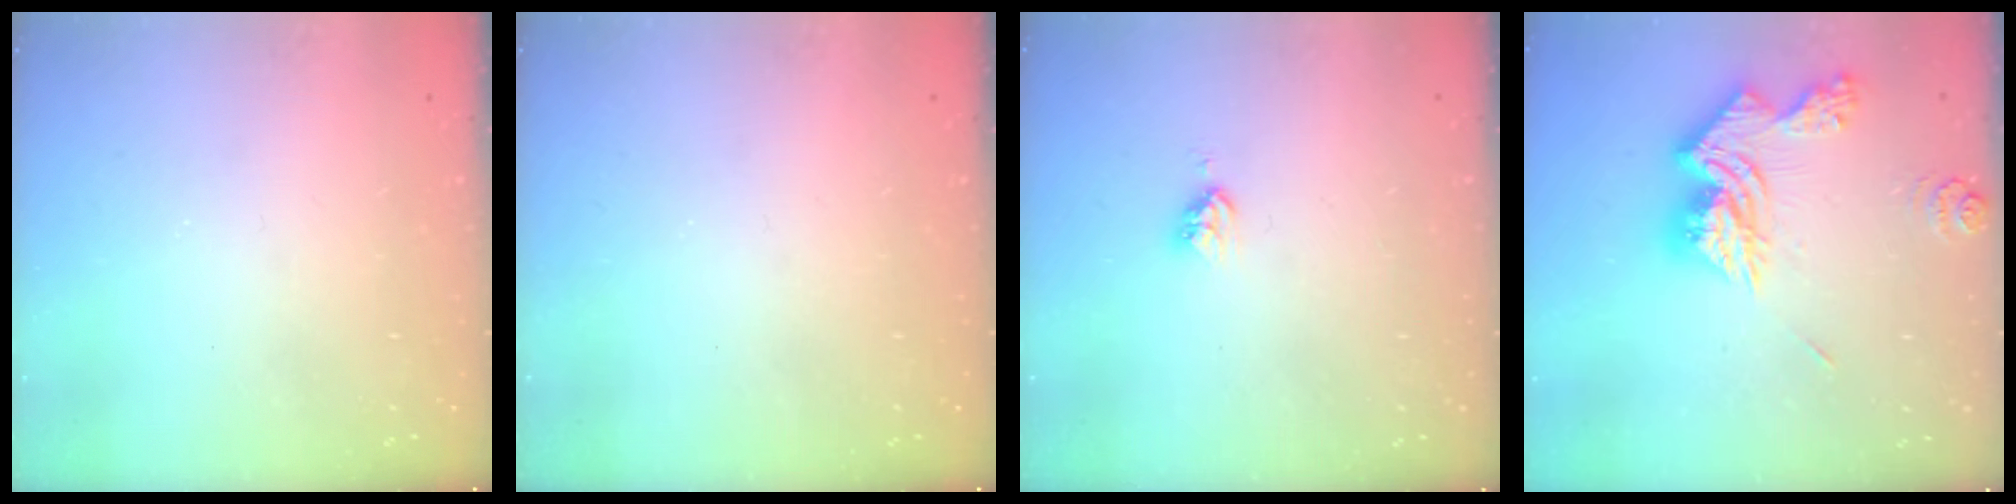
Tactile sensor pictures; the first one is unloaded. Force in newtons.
{"total": 0.0}
{"total": 3.9, "press": 3.9, "slide": 0.5}
{"total": 15.9, "press": 15.9, "slide": 1.6}